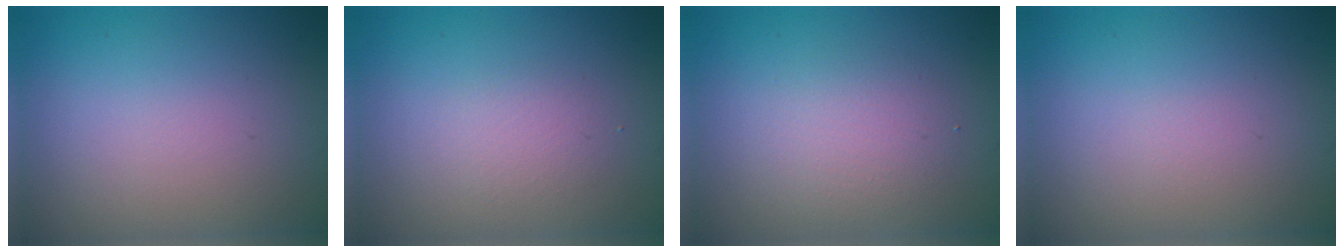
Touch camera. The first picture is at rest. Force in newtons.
{"total": 1.3, "press": 1.3, "slide": 0.1}
{"total": 2.4, "press": 2.4, "slide": 0.1}
{"total": 0.0}